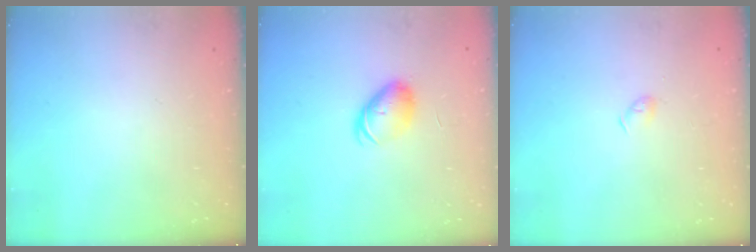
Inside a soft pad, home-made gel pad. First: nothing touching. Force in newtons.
{"total": 8.0, "press": 8.0, "slide": 0.6}
{"total": 2.9, "press": 2.9, "slide": 0.6}